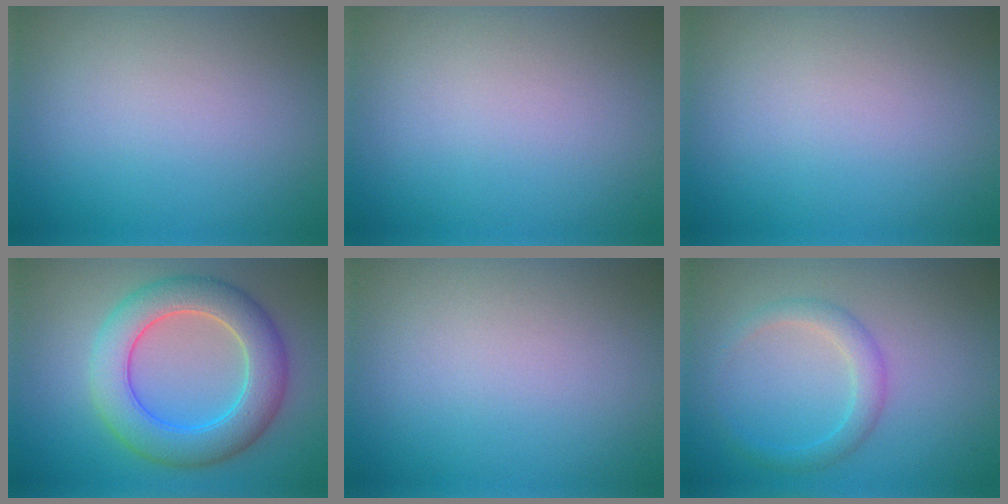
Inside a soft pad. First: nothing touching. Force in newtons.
{"total": 0.0}
{"total": 0.0}
{"total": 7.0, "press": 7.0, "slide": 0.4}
{"total": 0.0}
{"total": 2.1, "press": 2.1, "slide": 0.1}